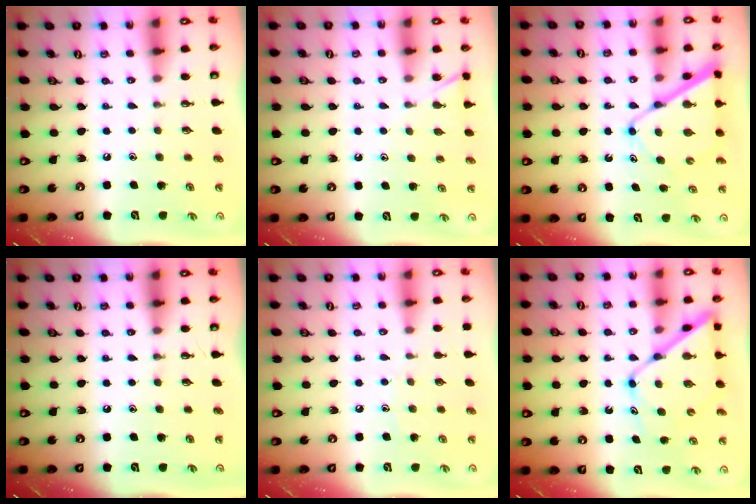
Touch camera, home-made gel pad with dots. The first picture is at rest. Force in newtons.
{"total": 5.7, "press": 5.7, "slide": 0.5}
{"total": 10.7, "press": 10.6, "slide": 1.0}
{"total": 0.0}
{"total": 3.4, "press": 3.4, "slide": 0.4}
{"total": 12.6, "press": 12.6, "slide": 1.1}